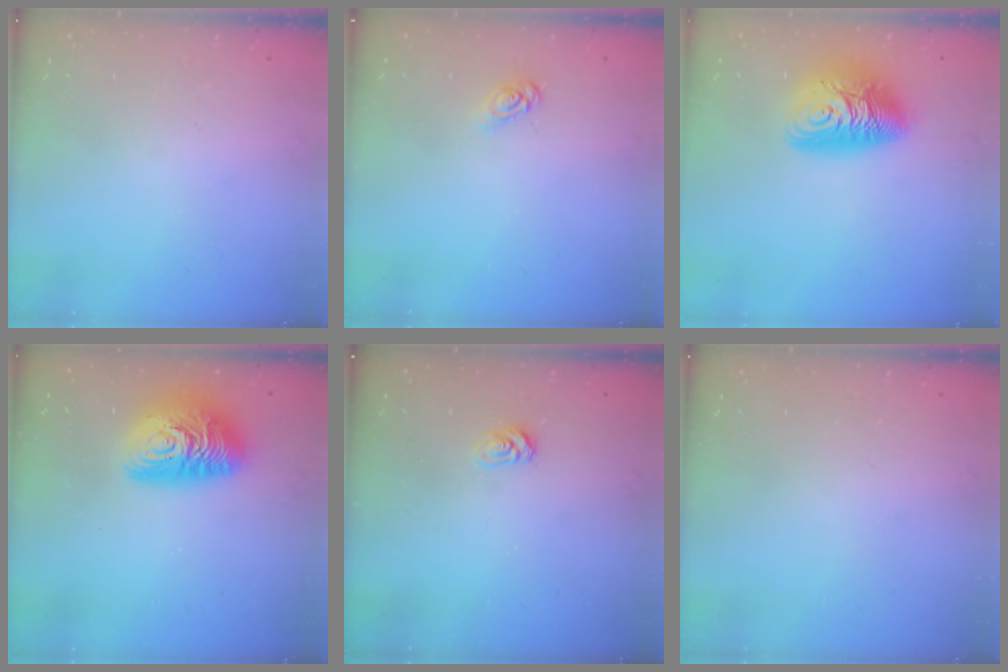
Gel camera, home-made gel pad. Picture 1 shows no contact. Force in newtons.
{"total": 3.4, "press": 3.4, "slide": 0.3}
{"total": 12.2, "press": 12.1, "slide": 1.2}
{"total": 12.9, "press": 12.9, "slide": 0.9}
{"total": 3.4, "press": 3.4, "slide": 0.4}
{"total": 0.0}